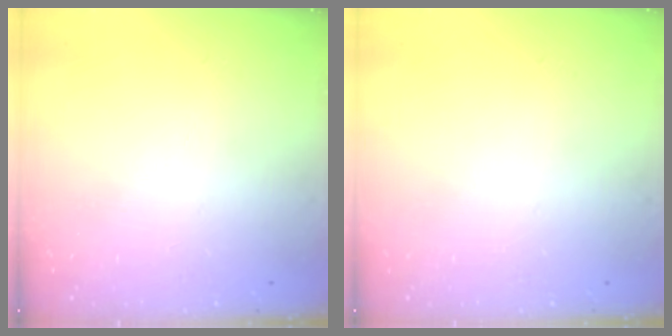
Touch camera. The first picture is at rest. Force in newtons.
{"total": 0.0}